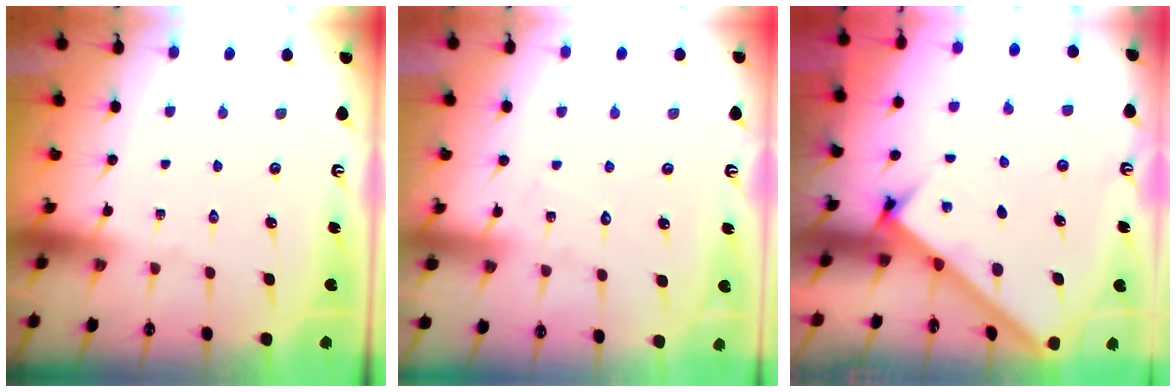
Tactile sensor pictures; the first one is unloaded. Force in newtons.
{"total": 3.8, "press": 3.8, "slide": 0.4}
{"total": 2.5, "press": 2.5, "slide": 0.3}